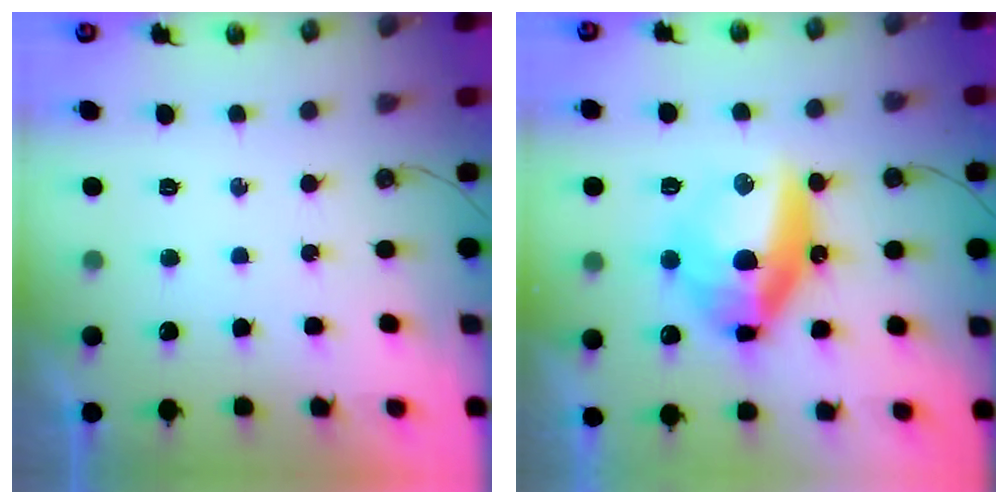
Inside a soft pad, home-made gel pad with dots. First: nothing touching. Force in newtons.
{"total": 14.6, "press": 14.5, "slide": 2.1}